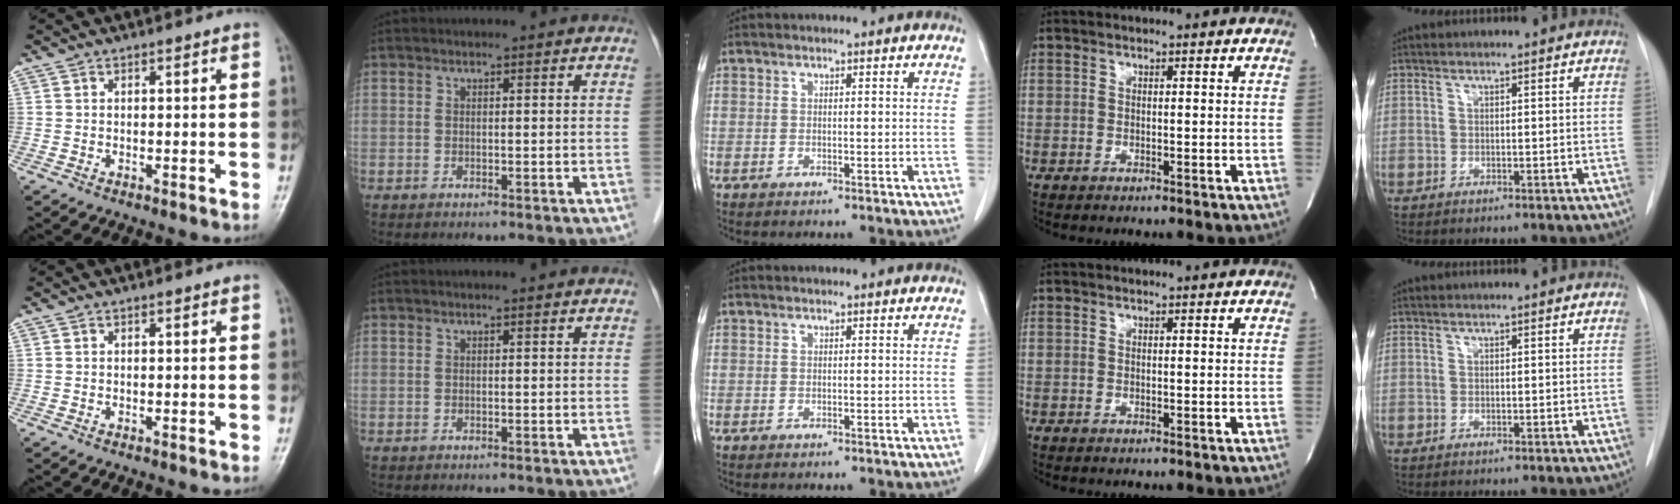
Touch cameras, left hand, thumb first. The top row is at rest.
{}